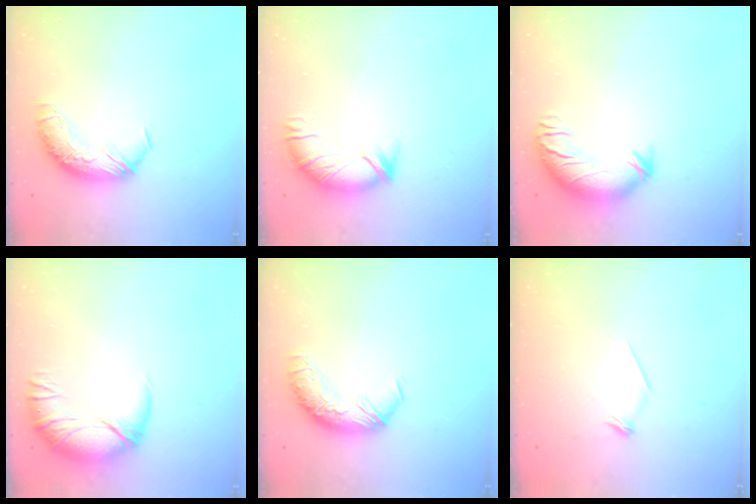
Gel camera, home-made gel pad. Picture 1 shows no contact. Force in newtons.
{"total": 3.0, "press": 2.9, "slide": 0.8}
{"total": 3.5, "press": 2.6, "slide": 2.3}
{"total": 3.1, "press": 1.9, "slide": 2.5}
{"total": 0.0}
{"total": 8.1, "press": 8.1, "slide": 0.5}